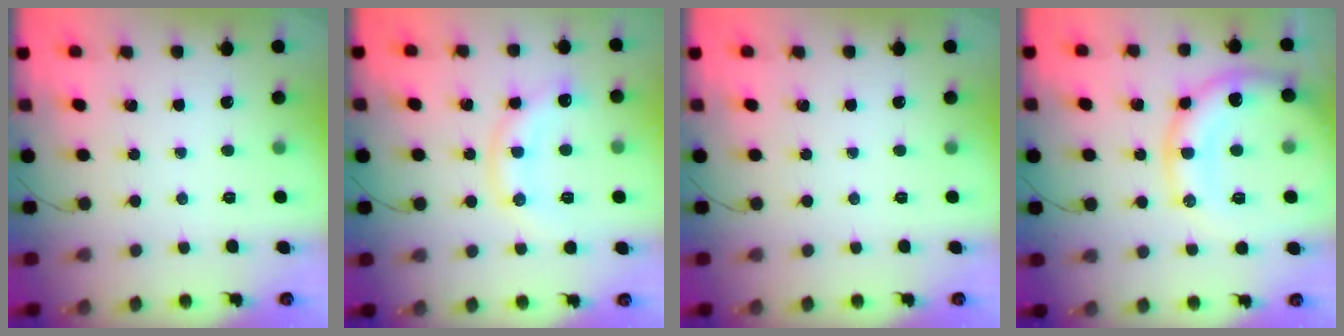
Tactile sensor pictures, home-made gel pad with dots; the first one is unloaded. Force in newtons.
{"total": 11.0, "press": 11.0, "slide": 0.6}
{"total": 0.0}
{"total": 17.4, "press": 17.3, "slide": 1.5}